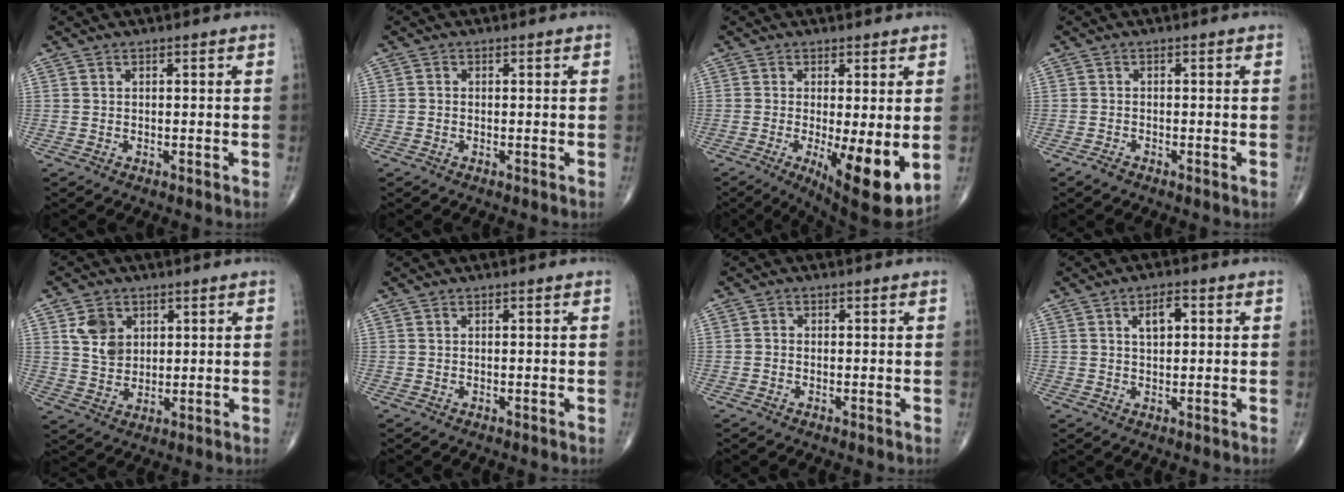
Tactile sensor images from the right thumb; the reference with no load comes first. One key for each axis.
{"total": 0.5, "fx": -0.2, "fy": 0.4, "fz": 0.2, "tx": -0.002, "ty": 0.001, "tz": -0.007}
{"total": 11.9, "fx": -2.2, "fy": 3.3, "fz": 11.2, "tx": -0.167, "ty": -0.029, "tz": -0.025}
{"total": 1.3, "fx": -0.9, "fy": 0.4, "fz": 0.8, "tx": -0.017, "ty": -0.002, "tz": -0.022}
{"total": 6.5, "fx": 2.4, "fy": 4.9, "fz": 3.4, "tx": -0.040, "ty": -0.016, "tz": 0.050}
{"total": 0.0}
{"total": 0.8, "fx": -0.3, "fy": 0.7, "fz": 0.3, "tx": -0.001, "ty": 0.002, "tz": -0.009}
{"total": 4.1, "fx": 1.1, "fy": 2.1, "fz": 3.3, "tx": -0.050, "ty": 0.005, "tz": 0.017}